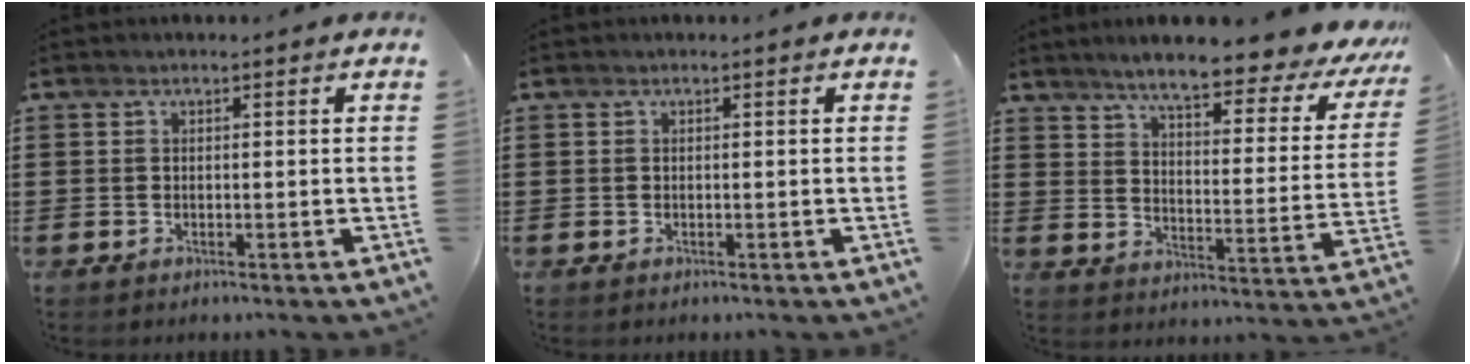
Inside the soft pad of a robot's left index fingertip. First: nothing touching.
{"total": 0.0}
{"total": 7.2, "force": [6.1, 0.1, 3.9], "torque": [-0.087, -0.044, 0.094]}